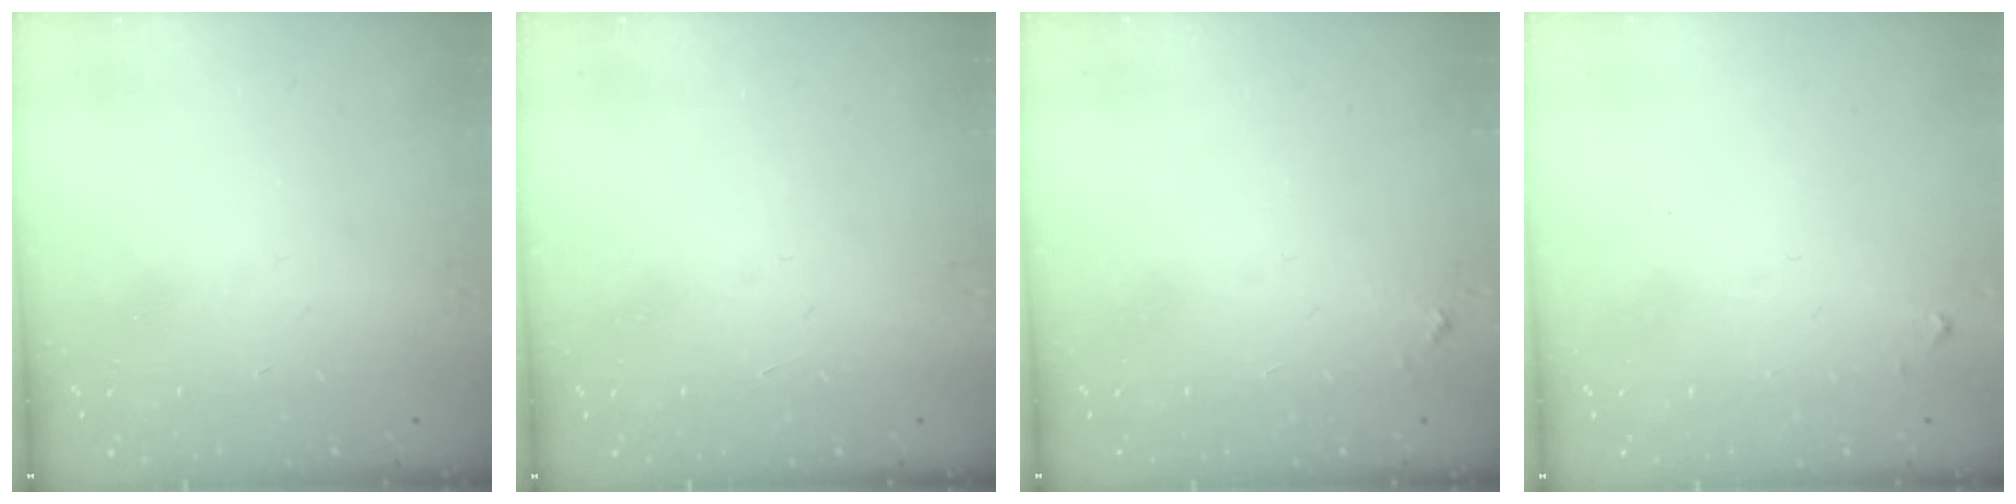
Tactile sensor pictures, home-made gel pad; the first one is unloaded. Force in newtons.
{"total": 1.5, "press": 1.5, "slide": 0.1}
{"total": 2.8, "press": 2.8, "slide": 0.2}
{"total": 3.9, "press": 3.9, "slide": 0.6}